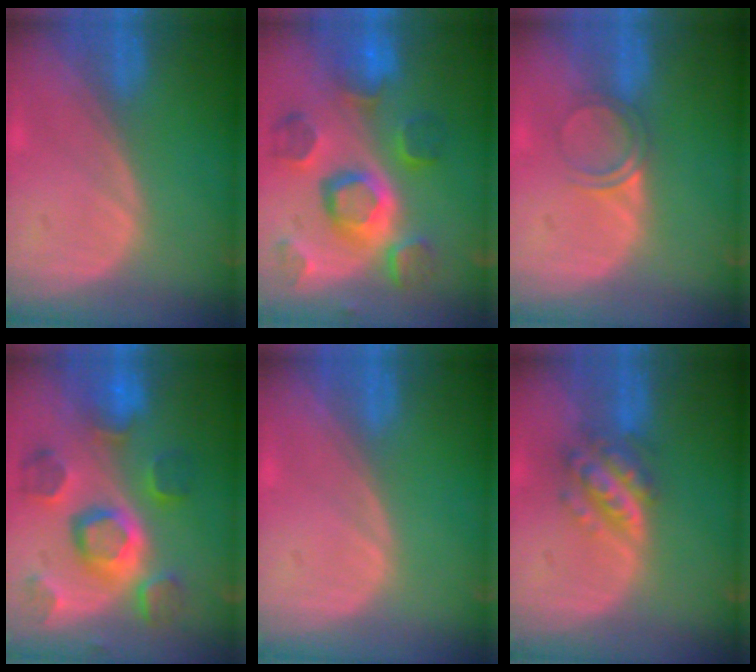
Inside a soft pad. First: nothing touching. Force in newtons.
{"total": 11.7, "press": 10.2, "slide": 5.7}
{"total": 2.9, "press": 2.6, "slide": 1.1}
{"total": 11.3, "press": 10.0, "slide": 5.3}
{"total": 0.0}
{"total": 6.0, "press": 5.3, "slide": 2.8}